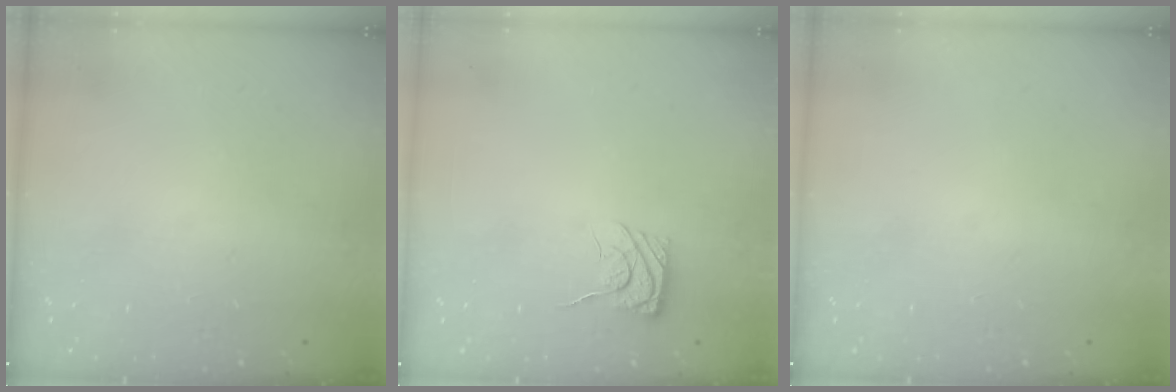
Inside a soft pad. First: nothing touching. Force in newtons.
{"total": 6.1, "press": 5.9, "slide": 1.6}
{"total": 0.0}